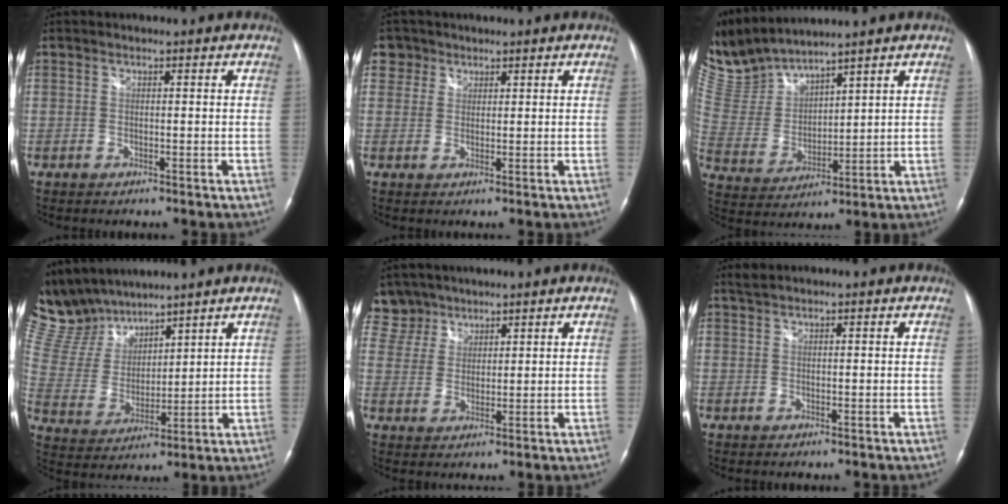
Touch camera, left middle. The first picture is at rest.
{"total": 3.0, "force": [1.7, 2.4, -0.3], "torque": [0.016, 0.008, 0.027]}
{"total": 11.7, "force": [11.3, 1.0, 3.0], "torque": [-0.092, 0.008, 0.248]}
{"total": 12.9, "force": [12.1, 3.3, 3.0], "torque": [-0.082, 0.016, 0.256]}
{"total": 6.4, "force": [5.2, 3.8, -0.6], "torque": [0.015, 0.009, 0.104]}
{"total": 1.1, "force": [1.0, -0.1, 0.4], "torque": [-0.012, 0.012, 0.026]}